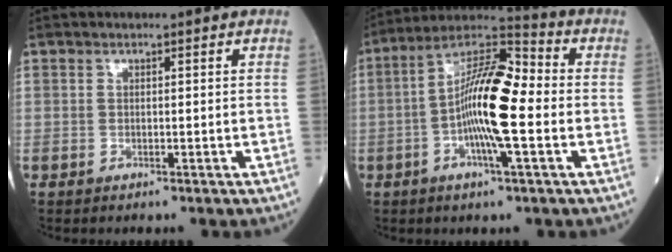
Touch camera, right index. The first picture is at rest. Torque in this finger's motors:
{"motor_torque": [0.70, -0.08, 0.88, 0.21]}